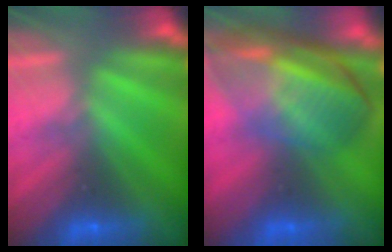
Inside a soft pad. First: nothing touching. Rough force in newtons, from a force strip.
{"total": 7.0}